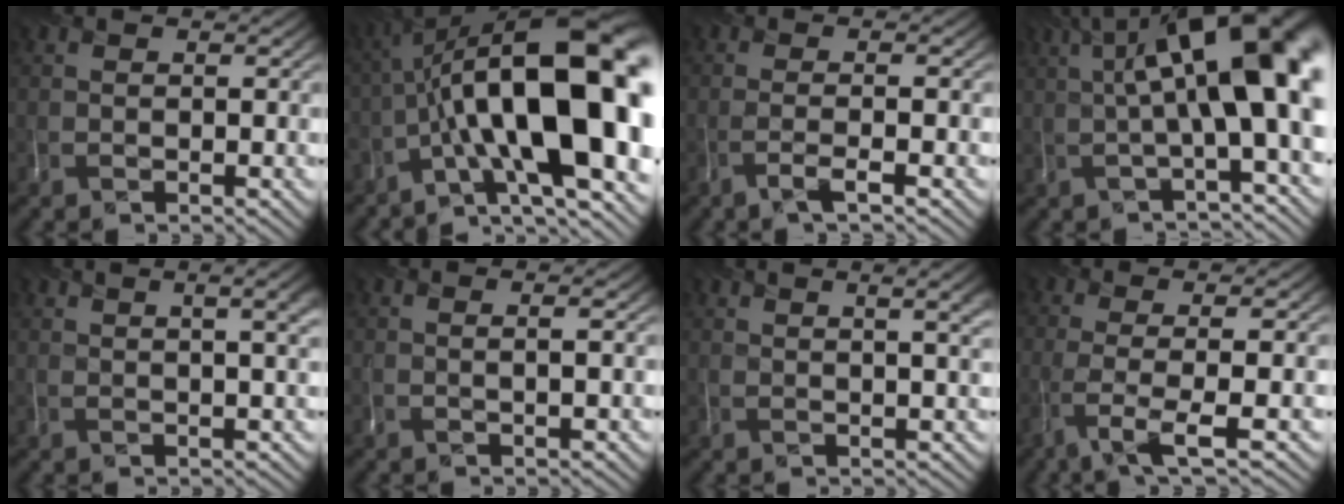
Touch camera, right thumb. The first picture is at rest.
{"total": 21.6, "force": [-3.4, 8.4, 19.6], "torque": [-0.289, 0.020, -0.051]}
{"total": 2.4, "force": [-1.3, 0.2, 2.0], "torque": [-0.023, 0.011, -0.040]}
{"total": 14.8, "force": [3.0, 4.5, 13.8], "torque": [-0.200, 0.021, 0.059]}
{"total": 4.6, "force": [2.3, 1.1, 3.8], "torque": [-0.038, 0.024, 0.027]}
{"total": 1.1, "force": [0.5, 0.3, 1.0], "torque": [-0.010, 0.007, 0.007]}
{"total": 4.9, "force": [2.9, 1.2, 3.8], "torque": [-0.036, 0.022, 0.035]}
{"total": 4.7, "force": [-1.7, 0.8, 4.3], "torque": [-0.072, 0.006, -0.045]}